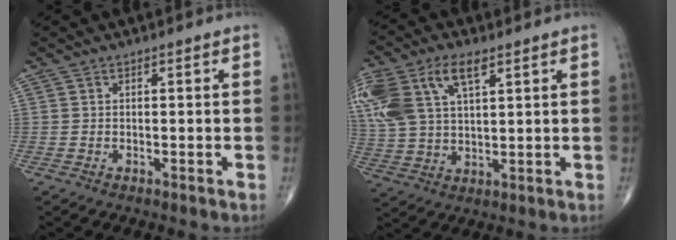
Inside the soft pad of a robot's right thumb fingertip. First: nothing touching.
{"total": 16.6, "force": [7.6, 8.6, 12.0], "torque": [-0.284, 0.008, 0.149]}